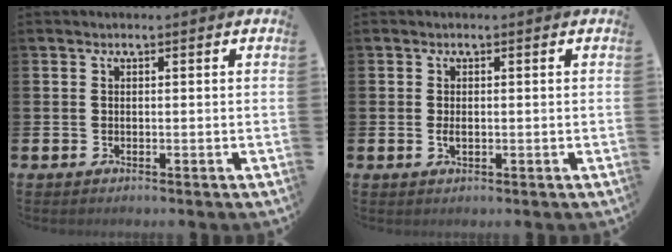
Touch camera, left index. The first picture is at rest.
{"total": 1.3, "force": [-0.1, 0.6, 1.1], "torque": [-0.025, 0.004, -0.002]}